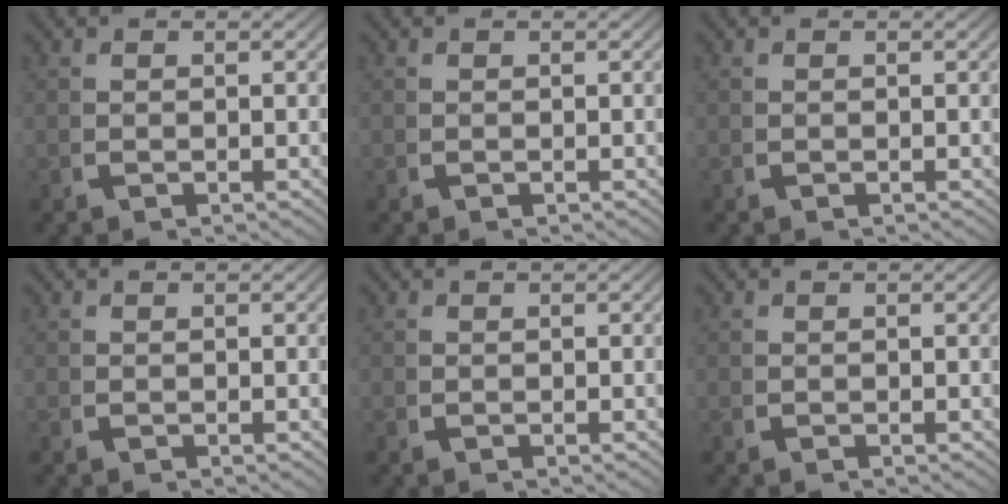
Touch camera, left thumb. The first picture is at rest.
{"total": 0.0}
{"total": 0.0}
{"total": 0.0}
{"total": 0.0}
{"total": 0.0}